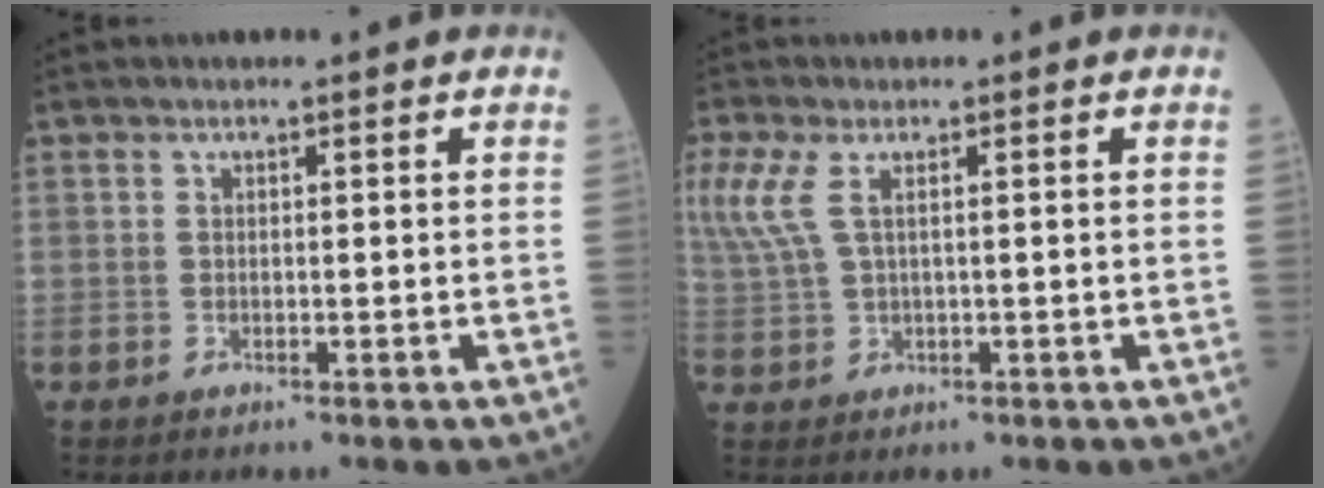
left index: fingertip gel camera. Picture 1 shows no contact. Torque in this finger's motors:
{"motor_torque": [1.19, -0.51, 0.25, 0.13]}